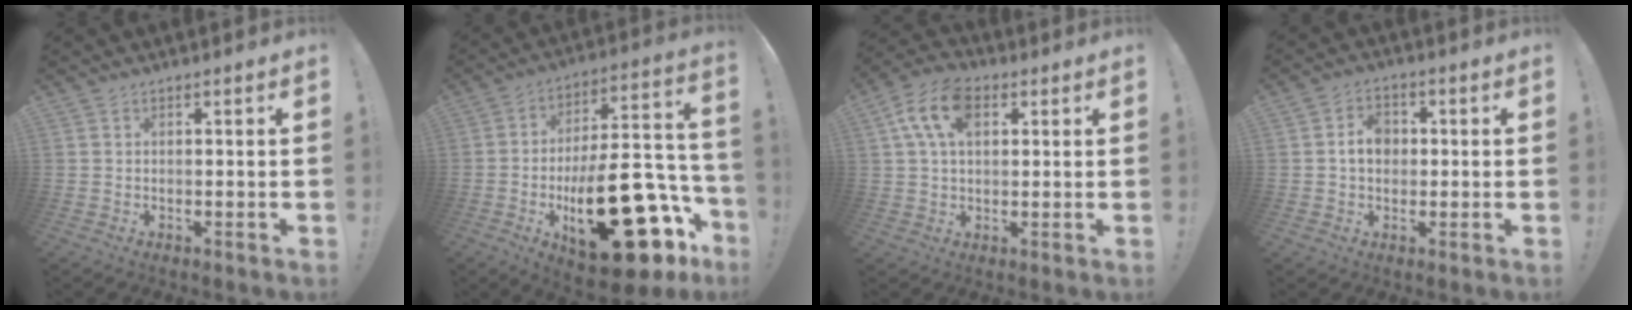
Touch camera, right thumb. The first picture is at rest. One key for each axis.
{"total": 29.3, "fx": -10.5, "fy": 12.0, "fz": 24.6, "tx": -0.393, "ty": 0.061, "tz": -0.153}
{"total": 11.8, "fx": 4.2, "fy": 7.2, "fz": 8.4, "tx": -0.170, "ty": 0.008, "tz": 0.078}
{"total": 6.2, "fx": 0.4, "fy": 4.9, "fz": 3.8, "tx": -0.059, "ty": 0.009, "tz": 0.007}